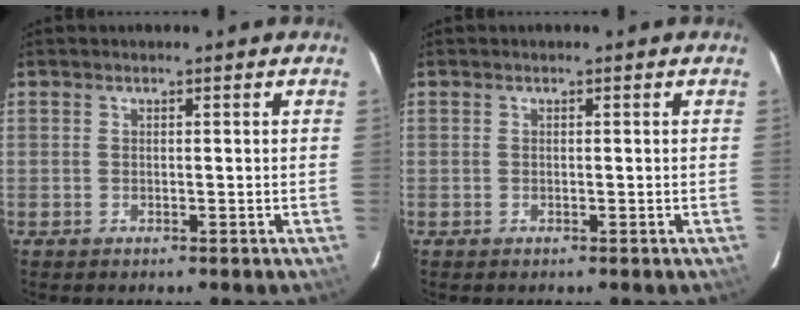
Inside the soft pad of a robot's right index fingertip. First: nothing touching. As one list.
[{"total": 0.0}]